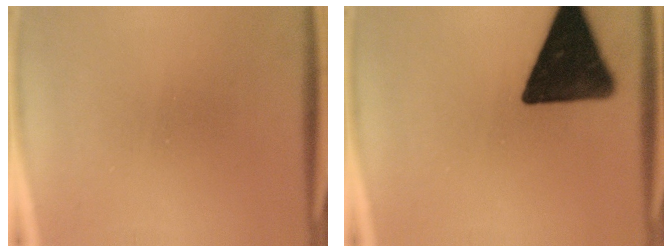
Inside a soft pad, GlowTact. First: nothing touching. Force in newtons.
{"total": 16.8}